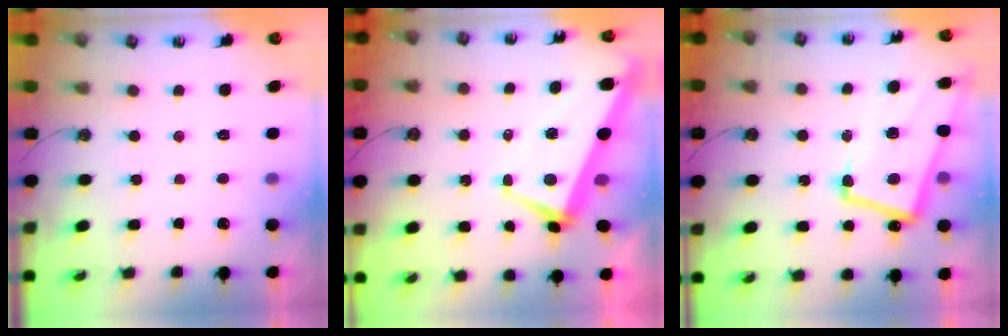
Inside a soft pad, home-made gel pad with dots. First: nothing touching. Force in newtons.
{"total": 1.9, "press": 1.5, "slide": 1.1}
{"total": 8.9, "press": 8.7, "slide": 2.2}